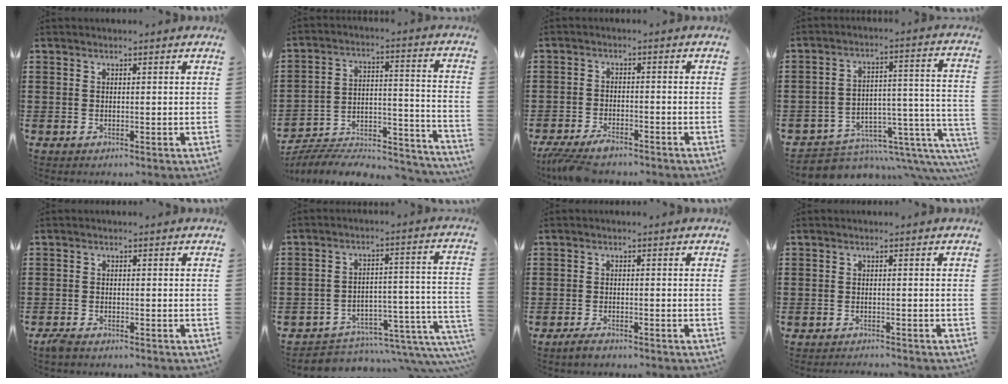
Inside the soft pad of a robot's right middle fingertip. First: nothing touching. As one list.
[{"total": 5.5, "force": [-5.3, 1.1, 1.0], "torque": [-0.019, -0.002, -0.108]}, {"total": 4.0, "force": [-3.6, 0.7, 1.7], "torque": [-0.050, -0.009, -0.075]}, {"total": 6.1, "force": [-5.2, 2.6, 2.0], "torque": [-0.032, -0.005, -0.090]}, {"total": 1.3, "force": [-1.1, 0.1, 0.7], "torque": [-0.023, -0.006, -0.023]}, {"total": 5.0, "force": [-4.1, 1.8, 2.2], "torque": [-0.037, -0.004, -0.076]}, {"total": 1.6, "force": [-1.3, 0.4, 0.8], "torque": [-0.016, 0.001, -0.025]}, {"total": 0.8, "force": [-0.8, -0.2, 0.1], "torque": [-0.005, -0.002, -0.016]}]